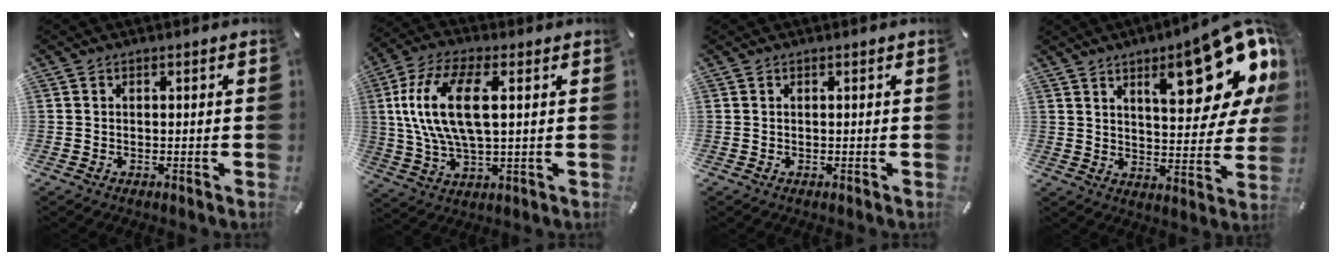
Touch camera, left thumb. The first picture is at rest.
{"total": 14.8, "force": [3.2, 6.7, 12.8], "torque": [-0.286, -0.003, 0.052]}
{"total": 0.0}
{"total": 21.6, "force": [12.2, 7.5, 16.2], "torque": [-0.206, -0.077, 0.188]}